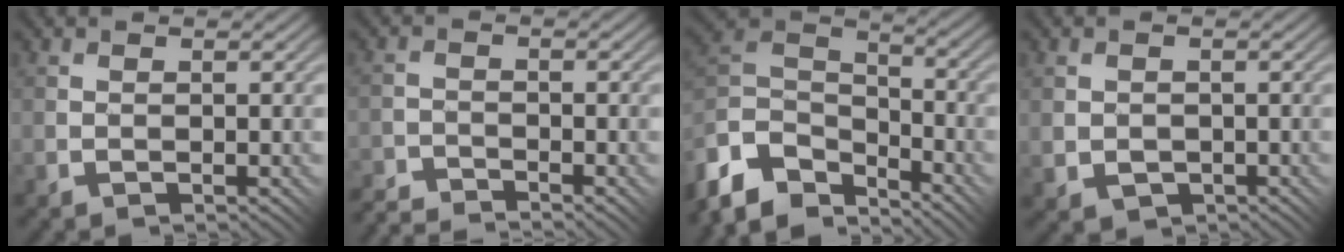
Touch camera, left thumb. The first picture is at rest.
{"total": 4.0, "force": [-4.0, 0.5, 0.3], "torque": [-0.004, 0.000, -0.081]}
{"total": 10.6, "force": [-7.8, 5.8, 4.4], "torque": [-0.129, 0.006, -0.148]}
{"total": 2.6, "force": [-0.4, 2.2, 1.3], "torque": [-0.035, -0.008, -0.004]}